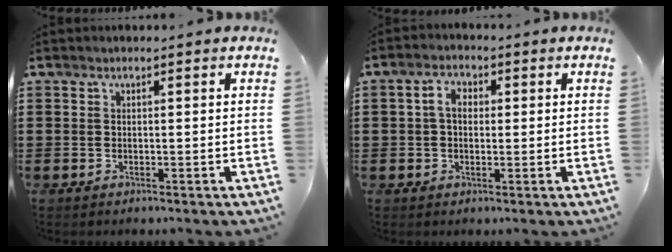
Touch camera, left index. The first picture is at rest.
{"total": 3.6, "force": [0.4, 2.5, 2.6], "torque": [-0.058, 0.014, 0.002]}